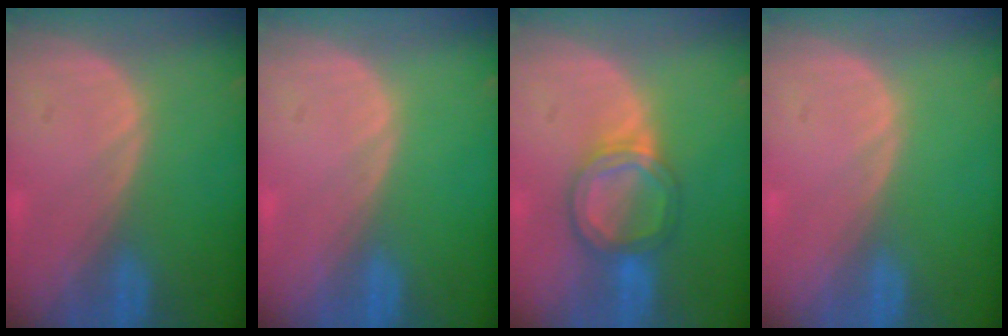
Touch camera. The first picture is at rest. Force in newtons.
{"total": 0.0}
{"total": 6.1, "press": 5.5, "slide": 2.7}
{"total": 0.0}